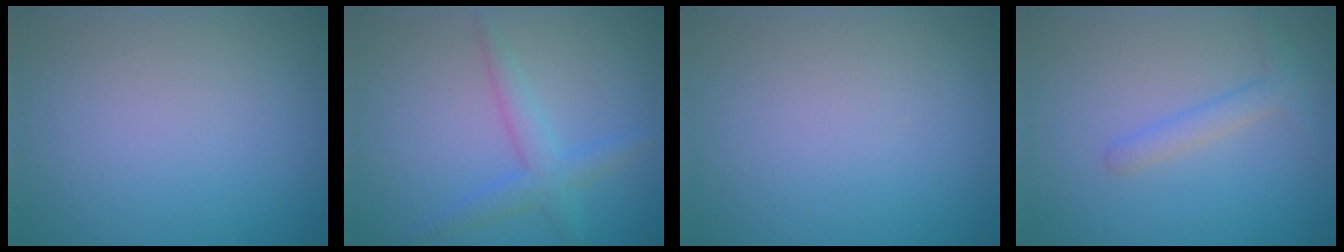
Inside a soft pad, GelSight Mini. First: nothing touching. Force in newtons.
{"total": 2.6, "press": 2.6, "slide": 0.1}
{"total": 0.0}
{"total": 1.8, "press": 1.8, "slide": 0.0}